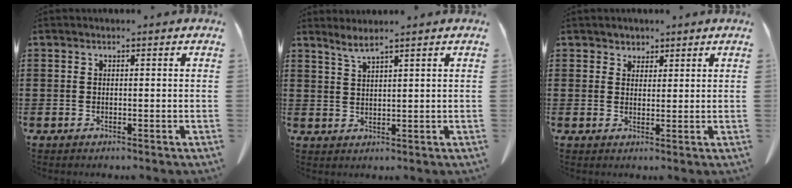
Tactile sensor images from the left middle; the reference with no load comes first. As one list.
[{"total": 2.4, "force": [2.0, -0.3, 1.3], "torque": [-0.030, -0.002, 0.039]}, {"total": 2.2, "force": [1.8, 1.1, 0.0], "torque": [0.001, 0.002, 0.035]}]